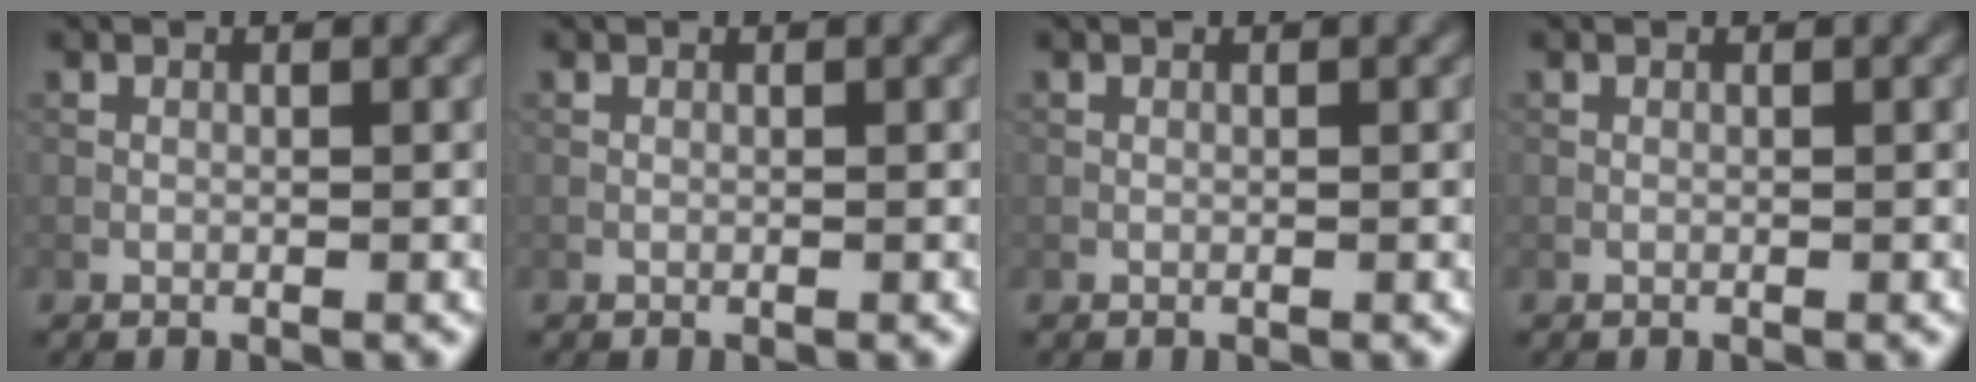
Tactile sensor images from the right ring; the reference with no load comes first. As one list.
[{"total": 0.0}, {"total": 0.0}, {"total": 0.0}]